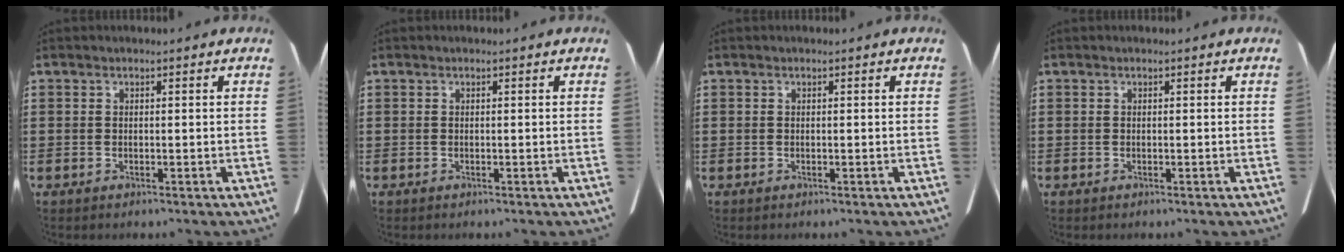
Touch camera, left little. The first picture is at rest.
{"total": 0.0}
{"total": 0.0}
{"total": 0.0}